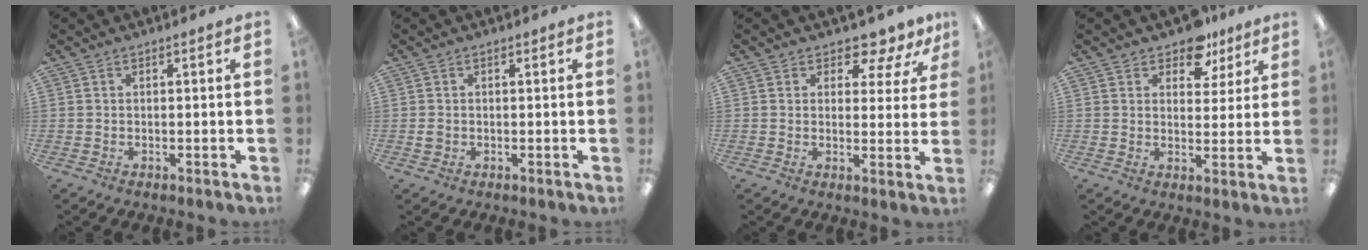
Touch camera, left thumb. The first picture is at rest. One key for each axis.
{"total": 1.2, "fx": 0.0, "fy": 1.1, "fz": 0.6, "tx": -0.012, "ty": 0.005, "tz": -0.001}
{"total": 5.9, "fx": 4.7, "fy": 2.8, "fz": 2.3, "tx": -0.024, "ty": -0.033, "tz": 0.080}
{"total": 8.0, "fx": 6.1, "fy": 4.4, "fz": 2.7, "tx": -0.029, "ty": -0.035, "tz": 0.108}